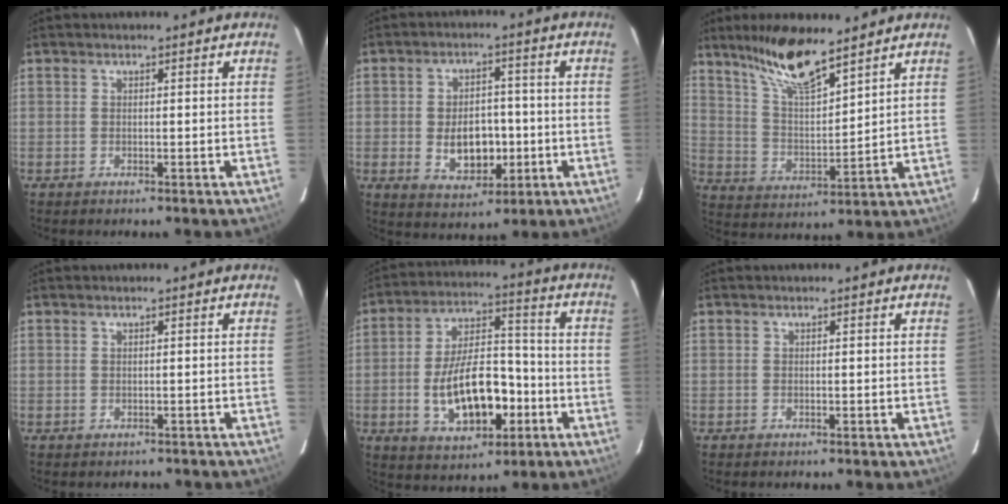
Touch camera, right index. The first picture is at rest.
{"total": 9.1, "force": [-1.6, 6.0, 6.7], "torque": [-0.125, 0.006, -0.009]}
{"total": 13.1, "force": [10.1, 2.4, 7.9], "torque": [-0.142, 0.003, 0.197]}
{"total": 0.9, "force": [-0.6, 0.7, 0.1], "torque": [0.002, 0.004, 0.000]}
{"total": 15.6, "force": [-4.6, 7.9, 12.6], "torque": [-0.240, 0.016, -0.060]}
{"total": 0.0}